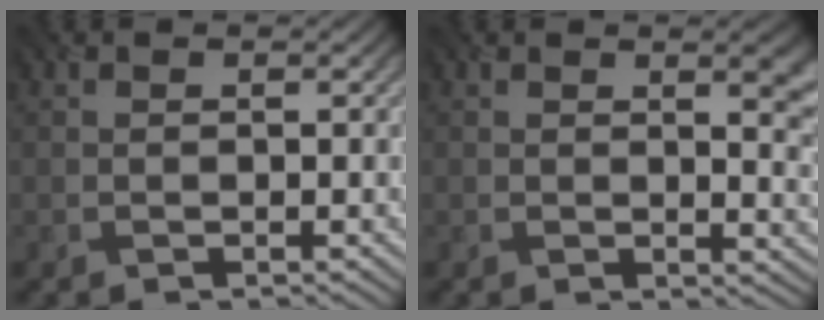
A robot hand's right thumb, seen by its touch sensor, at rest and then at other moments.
{"total": 5.0, "force": [1.6, 2.0, 4.3], "torque": [-0.046, -0.006, 0.027]}